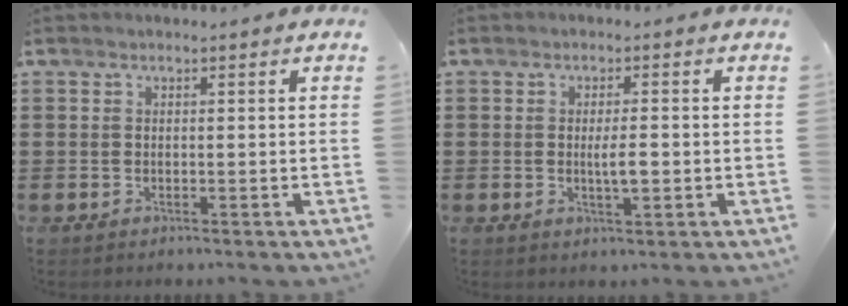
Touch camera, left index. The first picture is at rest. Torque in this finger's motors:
{"motor_torque": [0.46, 0.40, 0.18, 0.06]}